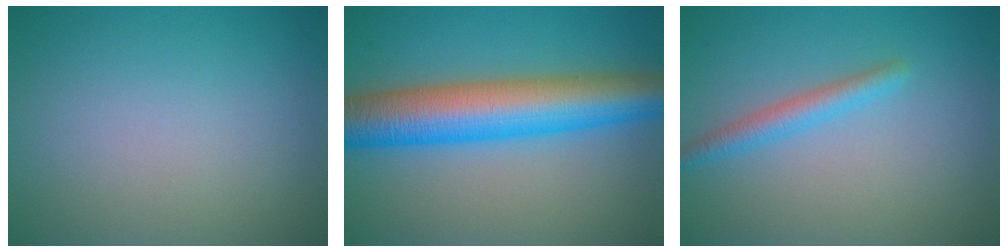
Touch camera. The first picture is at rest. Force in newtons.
{"total": 10.0, "press": 10.0, "slide": 0.2}
{"total": 2.2, "press": 2.2, "slide": 0.1}